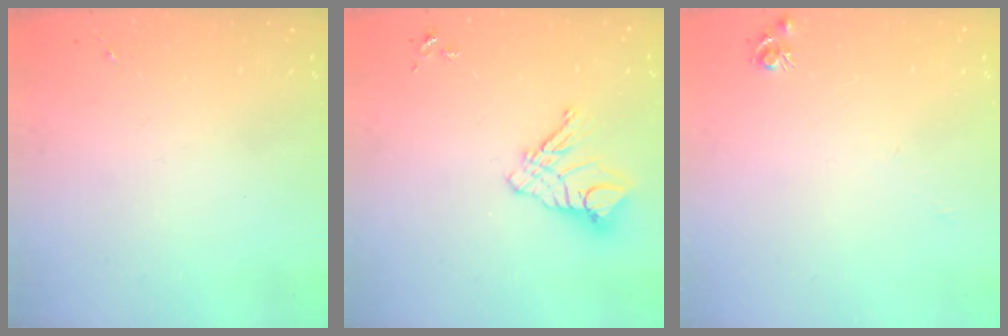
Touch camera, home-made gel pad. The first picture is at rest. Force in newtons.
{"total": 11.6, "press": 11.5, "slide": 1.1}
{"total": 5.1, "press": 5.0, "slide": 0.7}